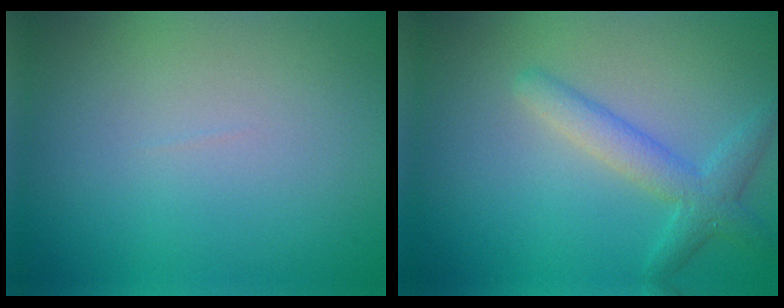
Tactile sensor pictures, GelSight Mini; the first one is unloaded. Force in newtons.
{"total": 3.2, "press": 3.2, "slide": 0.0}